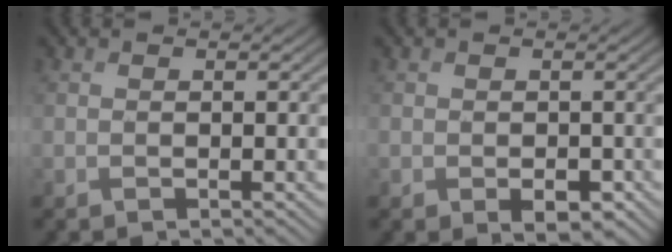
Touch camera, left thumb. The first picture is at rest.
{"total": 2.6, "force": [-0.9, 1.9, 1.6], "torque": [-0.033, -0.015, -0.014]}